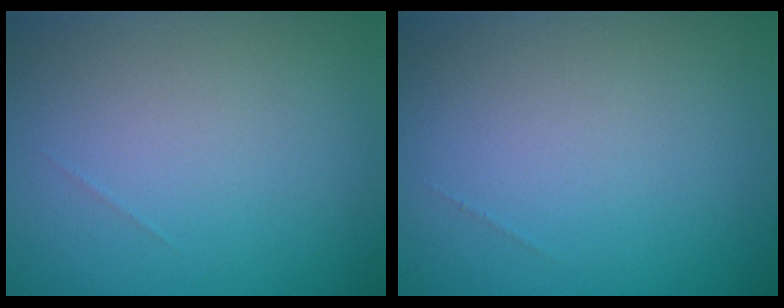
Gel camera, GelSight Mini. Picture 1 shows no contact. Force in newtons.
{"total": 0.0}